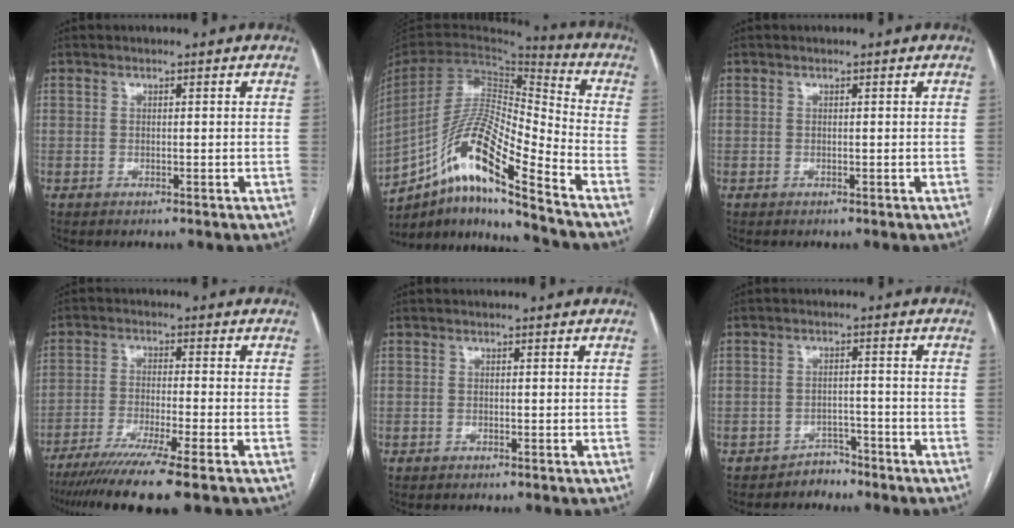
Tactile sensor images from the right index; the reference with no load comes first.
{"total": 17.7, "force": [-11.7, 0.7, 13.3], "torque": [-0.275, 0.001, -0.216]}
{"total": 0.0}
{"total": 12.6, "force": [-9.6, -1.3, 8.0], "torque": [-0.124, -0.034, -0.151]}
{"total": 0.0}
{"total": 2.9, "force": [-2.5, 1.4, -0.4], "torque": [0.010, 0.006, -0.037]}